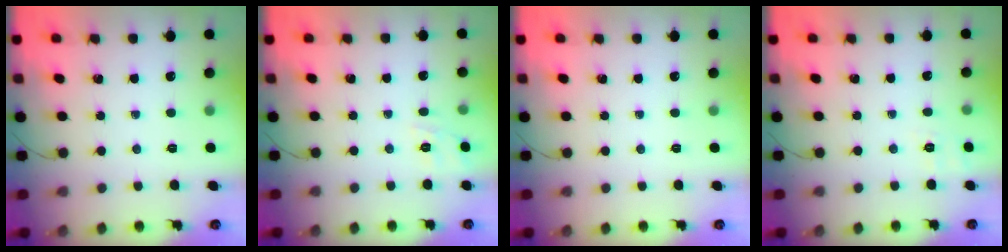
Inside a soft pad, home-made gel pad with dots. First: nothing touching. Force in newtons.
{"total": 9.1, "press": 9.0, "slide": 1.7}
{"total": 0.0}
{"total": 1.9, "press": 0.6, "slide": 1.9}